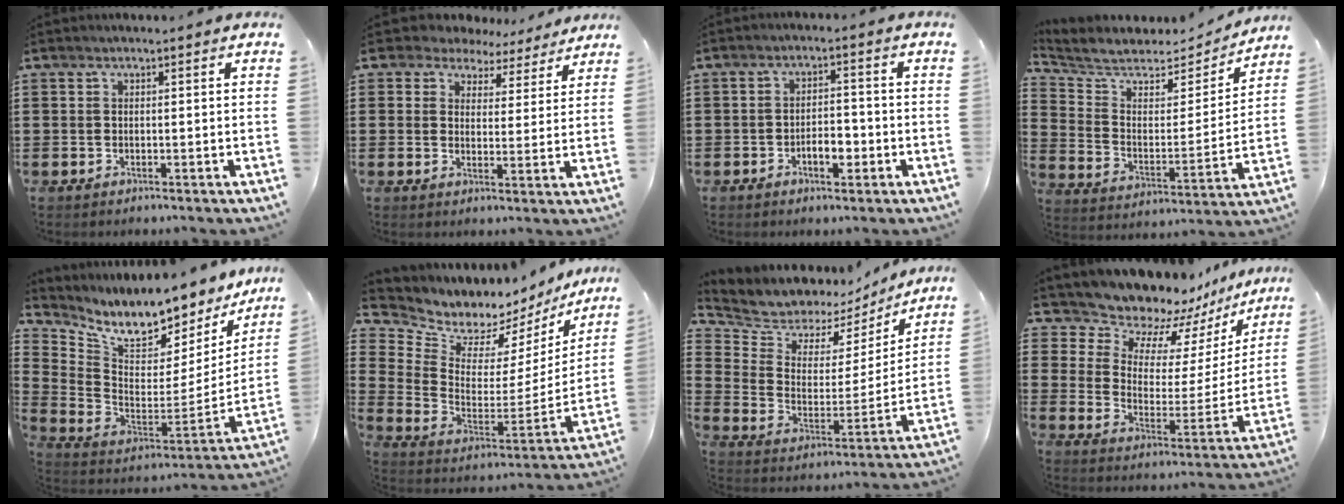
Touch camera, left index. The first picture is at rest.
{"total": 4.8, "force": [4.2, 2.3, 0.5], "torque": [-0.036, -0.017, 0.073]}
{"total": 3.9, "force": [-1.6, 1.9, 3.0], "torque": [-0.047, 0.003, -0.032]}
{"total": 6.0, "force": [5.4, 1.9, 1.8], "torque": [-0.068, -0.036, 0.089]}
{"total": 8.4, "force": [7.1, 2.3, 3.9], "torque": [-0.090, -0.069, 0.115]}
{"total": 5.3, "force": [4.8, 2.3, -0.6], "torque": [-0.029, -0.053, 0.082]}
{"total": 6.4, "force": [5.9, 2.4, -0.5], "torque": [-0.038, -0.049, 0.104]}
{"total": 8.8, "force": [8.4, 2.5, -0.2], "torque": [-0.028, -0.089, 0.145]}